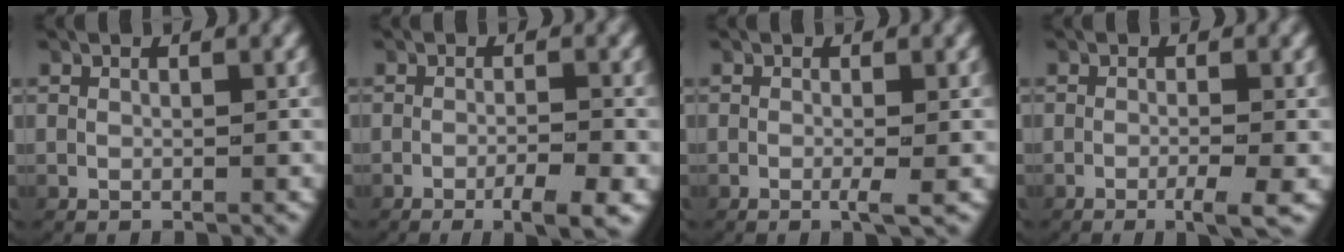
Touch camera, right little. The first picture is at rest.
{"total": 3.8, "force": [-2.3, 0.7, 3.0], "torque": [-0.039, 0.000, -0.041]}
{"total": 1.4, "force": [-0.4, 0.1, 1.4], "torque": [-0.022, 0.000, -0.013]}
{"total": 2.9, "force": [-1.6, 0.2, 2.4], "torque": [-0.030, 0.000, -0.032]}